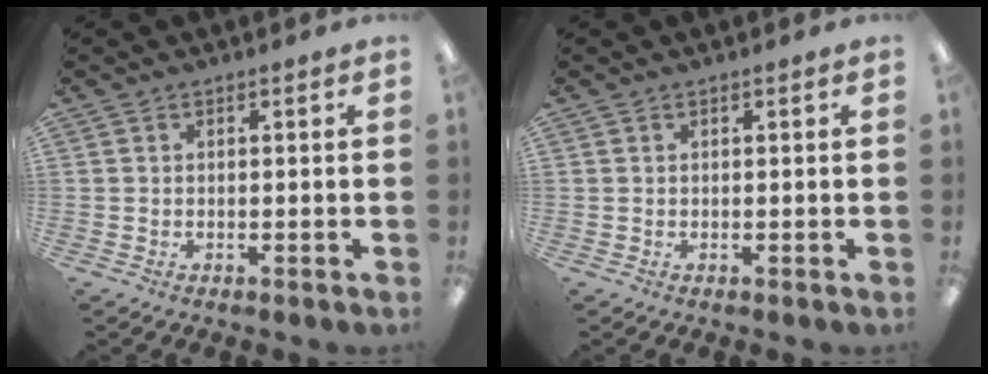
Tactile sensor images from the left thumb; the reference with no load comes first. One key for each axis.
{"total": 0.0}